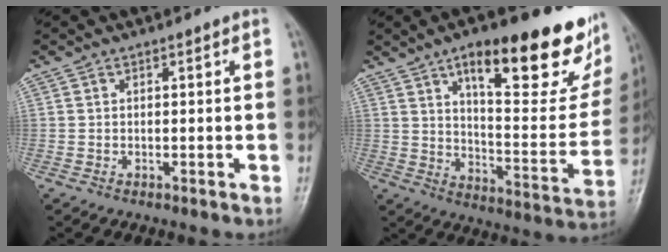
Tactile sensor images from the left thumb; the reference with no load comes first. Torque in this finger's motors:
{"motor_torque": [1.54, 0.64, 1.56, -1.21, 0.27]}